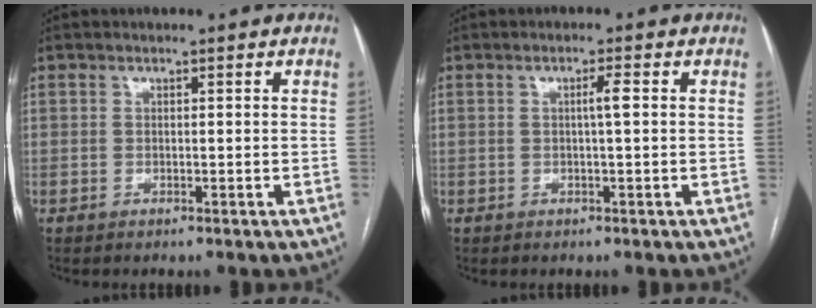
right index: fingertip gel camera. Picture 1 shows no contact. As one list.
[{"total": 1.8, "force": [0.3, -0.2, 1.8], "torque": [-0.031, 0.002, 0.004]}]